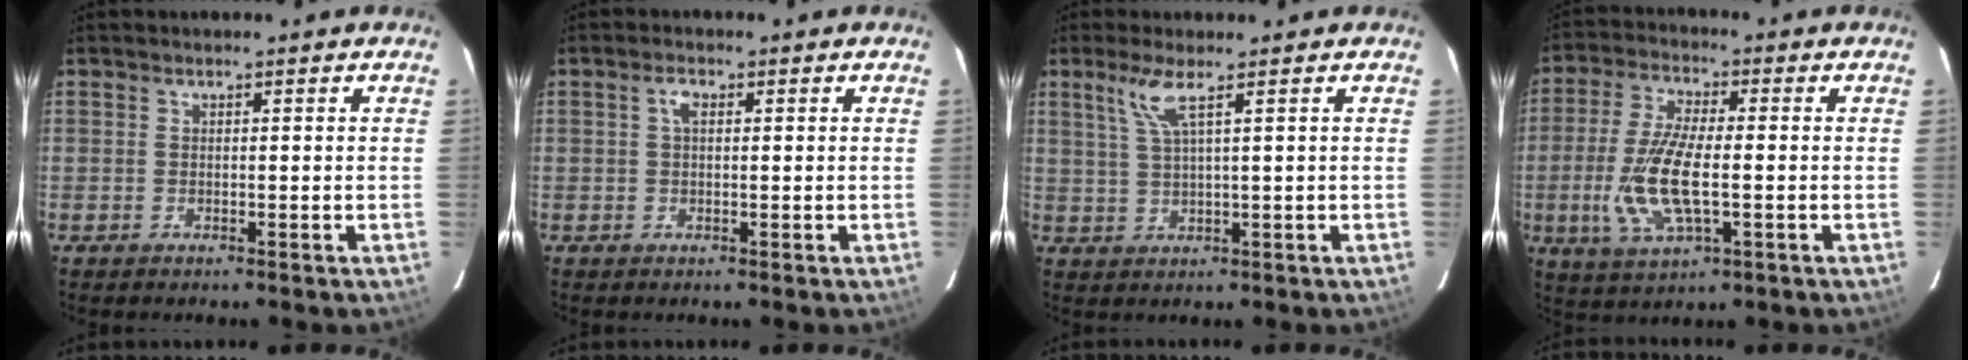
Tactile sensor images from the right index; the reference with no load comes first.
{"total": 1.8, "force": [0.5, 1.0, 1.5], "torque": [-0.030, 0.007, 0.007]}
{"total": 4.2, "force": [2.2, -0.3, 3.5], "torque": [-0.075, -0.001, 0.052]}
{"total": 12.1, "force": [-2.2, 4.1, 11.2], "torque": [-0.237, -0.009, -0.041]}